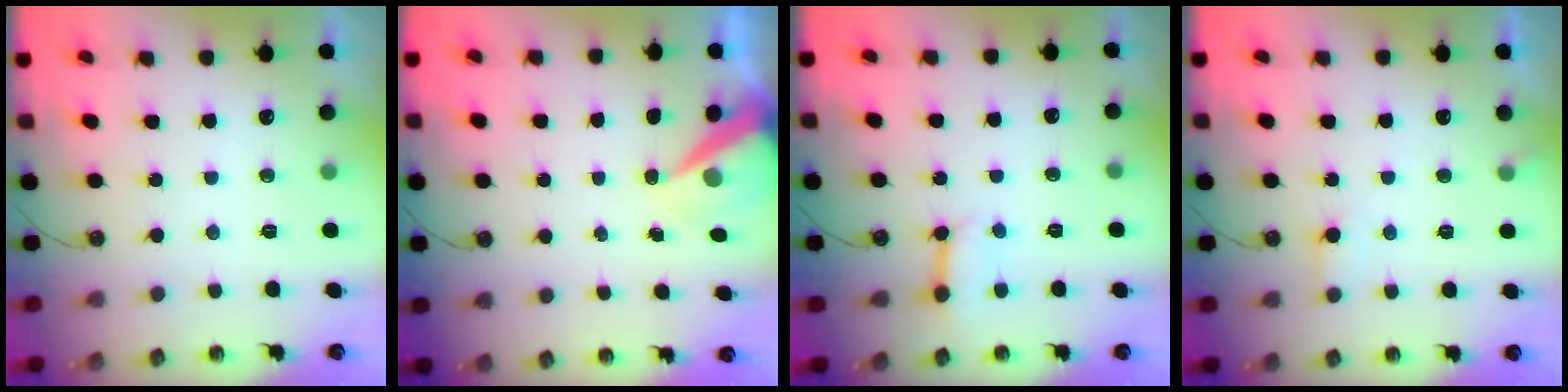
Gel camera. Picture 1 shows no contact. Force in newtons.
{"total": 8.4, "press": 8.3, "slide": 0.9}
{"total": 4.6, "press": 4.5, "slide": 0.6}
{"total": 5.4, "press": 5.4, "slide": 0.5}